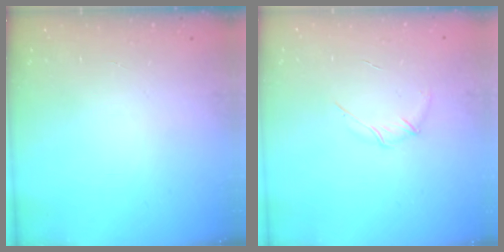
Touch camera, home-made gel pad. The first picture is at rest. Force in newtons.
{"total": 4.5, "press": 4.3, "slide": 1.3}